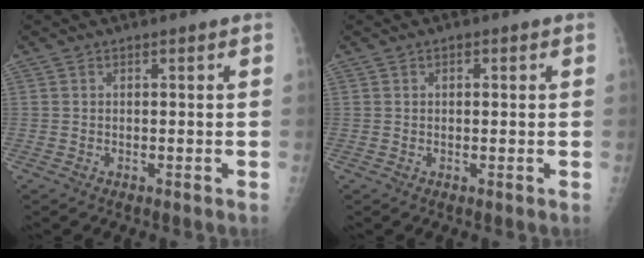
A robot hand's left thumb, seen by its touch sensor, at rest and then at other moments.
{"total": 1.1, "force": [0.3, 0.7, 0.7], "torque": [-0.006, 0.001, 0.003]}